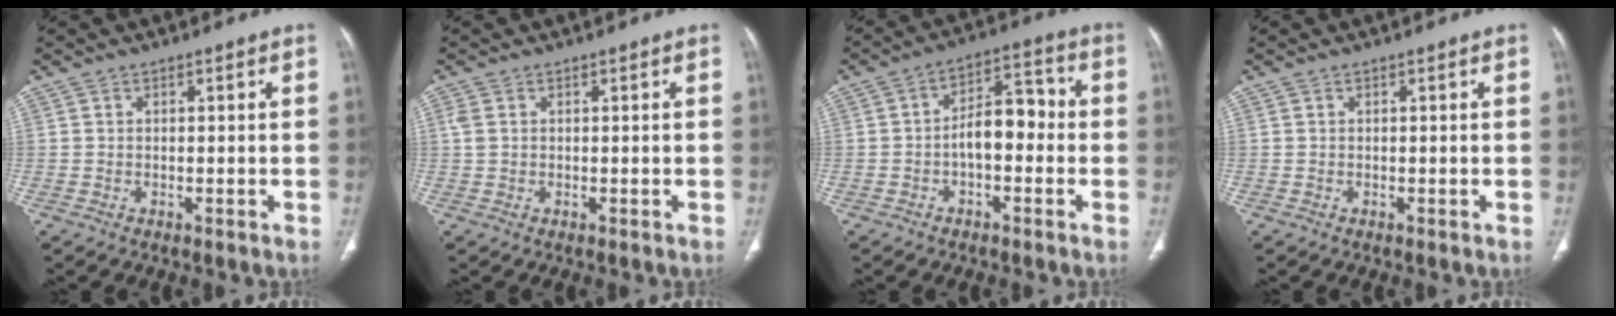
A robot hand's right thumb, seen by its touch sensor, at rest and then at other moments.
{"total": 1.4, "force": [0.4, 0.9, 1.0], "torque": [-0.035, 0.009, 0.012]}
{"total": 8.3, "force": [-1.3, 4.6, 6.8], "torque": [-0.088, 0.039, -0.031]}
{"total": 0.0}